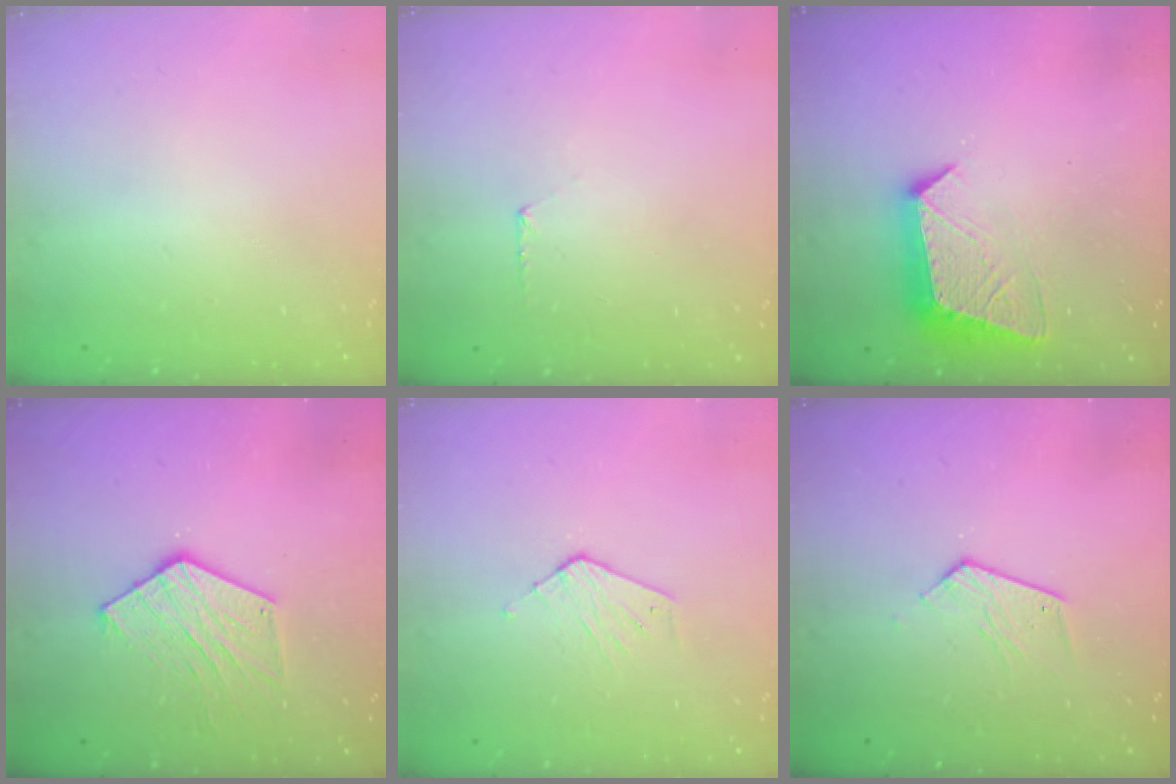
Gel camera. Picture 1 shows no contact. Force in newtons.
{"total": 5.1, "press": 5.0, "slide": 0.5}
{"total": 11.5, "press": 11.4, "slide": 0.9}
{"total": 10.5, "press": 10.5, "slide": 0.4}
{"total": 3.2, "press": 3.2, "slide": 0.2}
{"total": 7.2, "press": 7.2, "slide": 0.4}